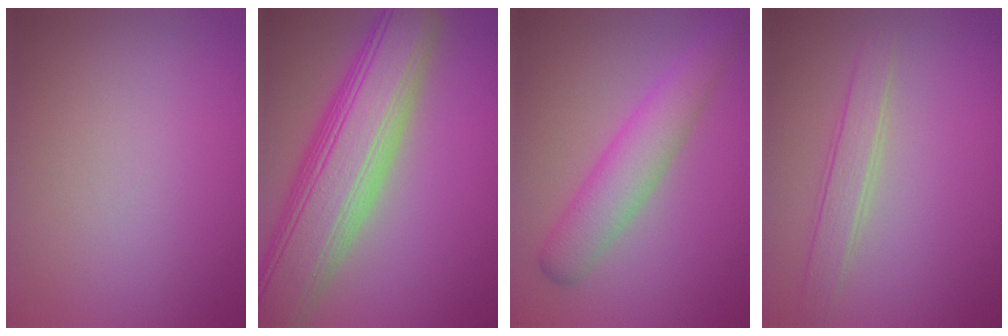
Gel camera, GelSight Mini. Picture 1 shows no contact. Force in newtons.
{"total": 10.8, "press": 10.7, "slide": 0.8}
{"total": 4.2, "press": 4.2, "slide": 0.2}
{"total": 2.2, "press": 2.2, "slide": 0.1}